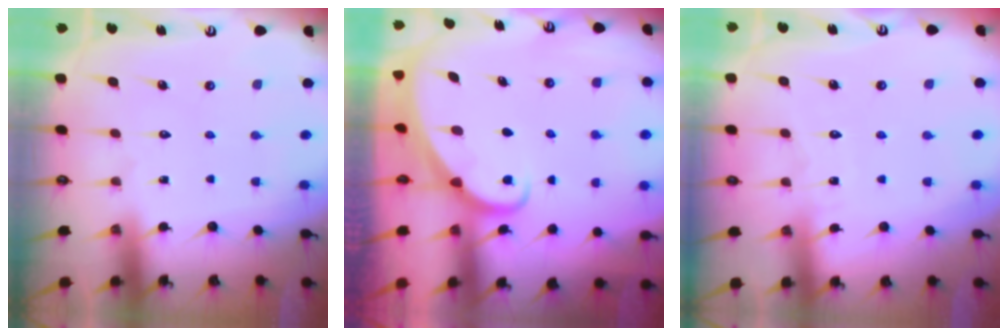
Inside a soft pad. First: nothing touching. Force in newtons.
{"total": 2.0, "press": 2.0, "slide": 0.2}
{"total": 4.5, "press": 4.5, "slide": 0.4}